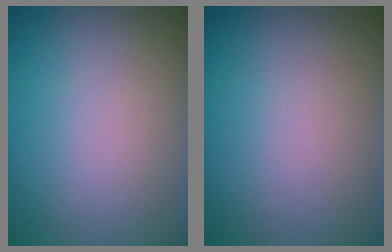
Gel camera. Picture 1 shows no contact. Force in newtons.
{"total": 0.0}